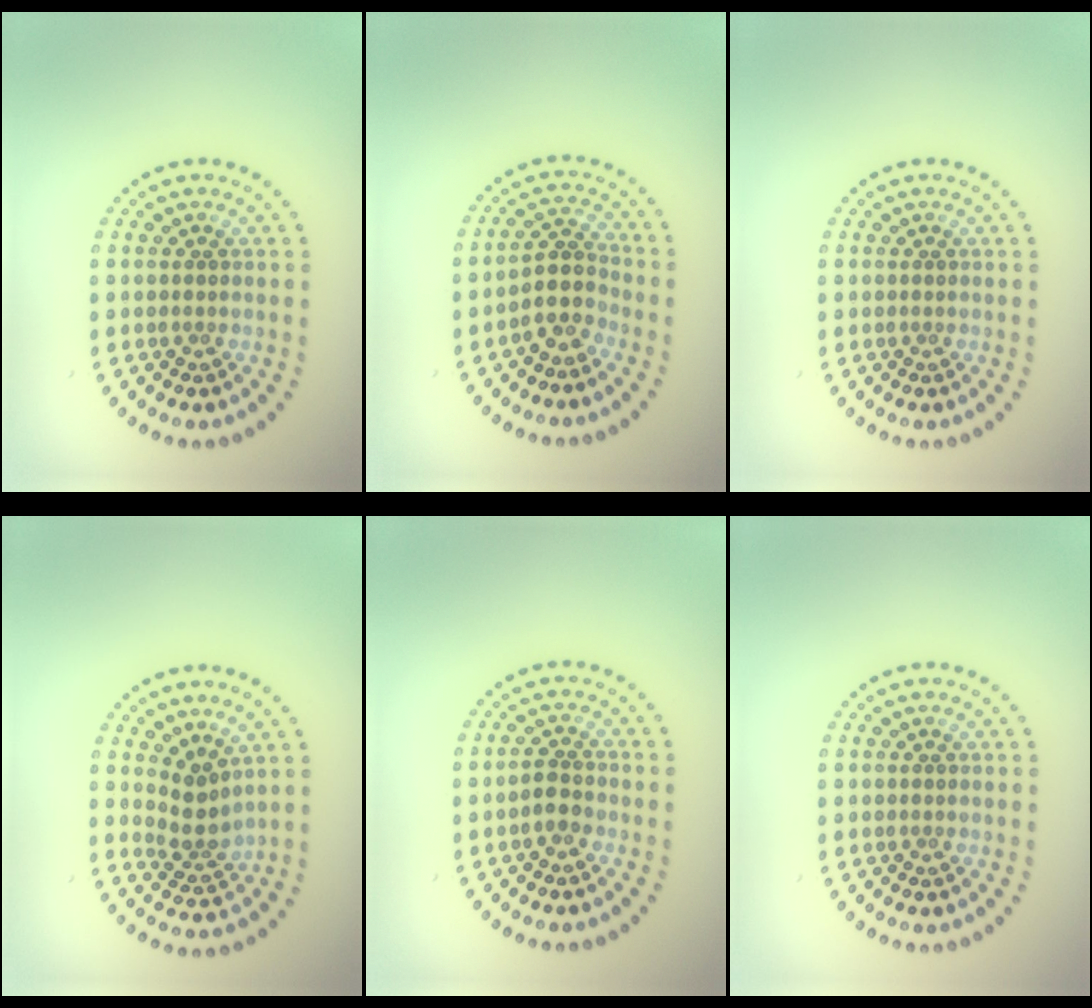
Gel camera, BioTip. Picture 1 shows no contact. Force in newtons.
{"total": 2.8, "press": 2.3, "slide": 1.7}
{"total": 0.0}
{"total": 2.5, "press": 1.8, "slide": 1.7}
{"total": 1.4, "press": 1.4, "slide": 0.4}
{"total": 0.0}